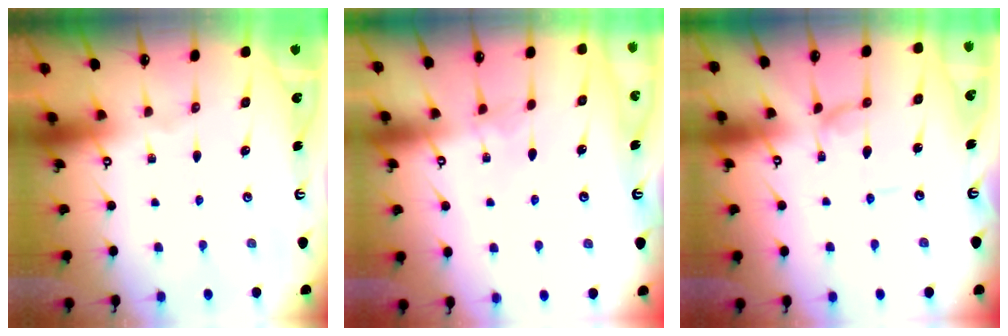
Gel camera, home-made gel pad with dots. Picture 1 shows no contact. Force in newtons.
{"total": 2.3, "press": 2.3, "slide": 0.3}
{"total": 0.0}